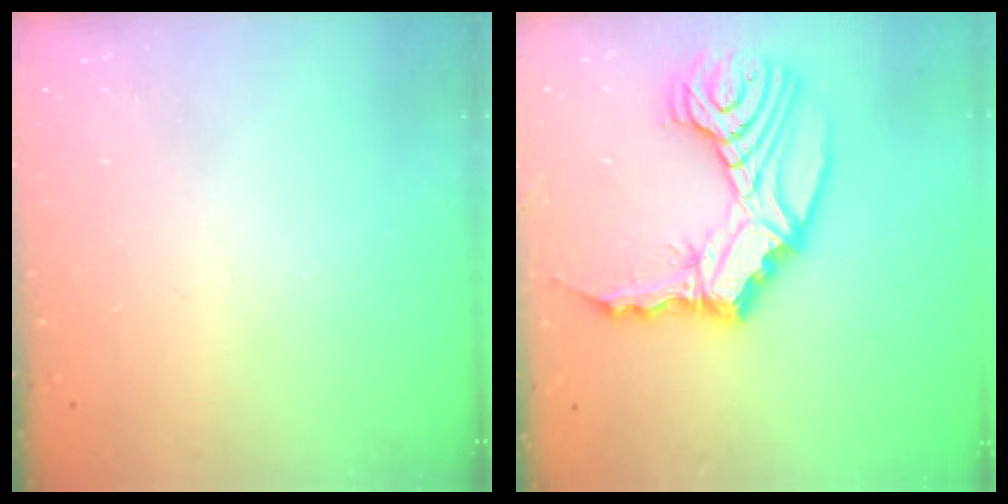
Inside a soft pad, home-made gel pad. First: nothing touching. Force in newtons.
{"total": 27.5, "press": 27.1, "slide": 4.5}